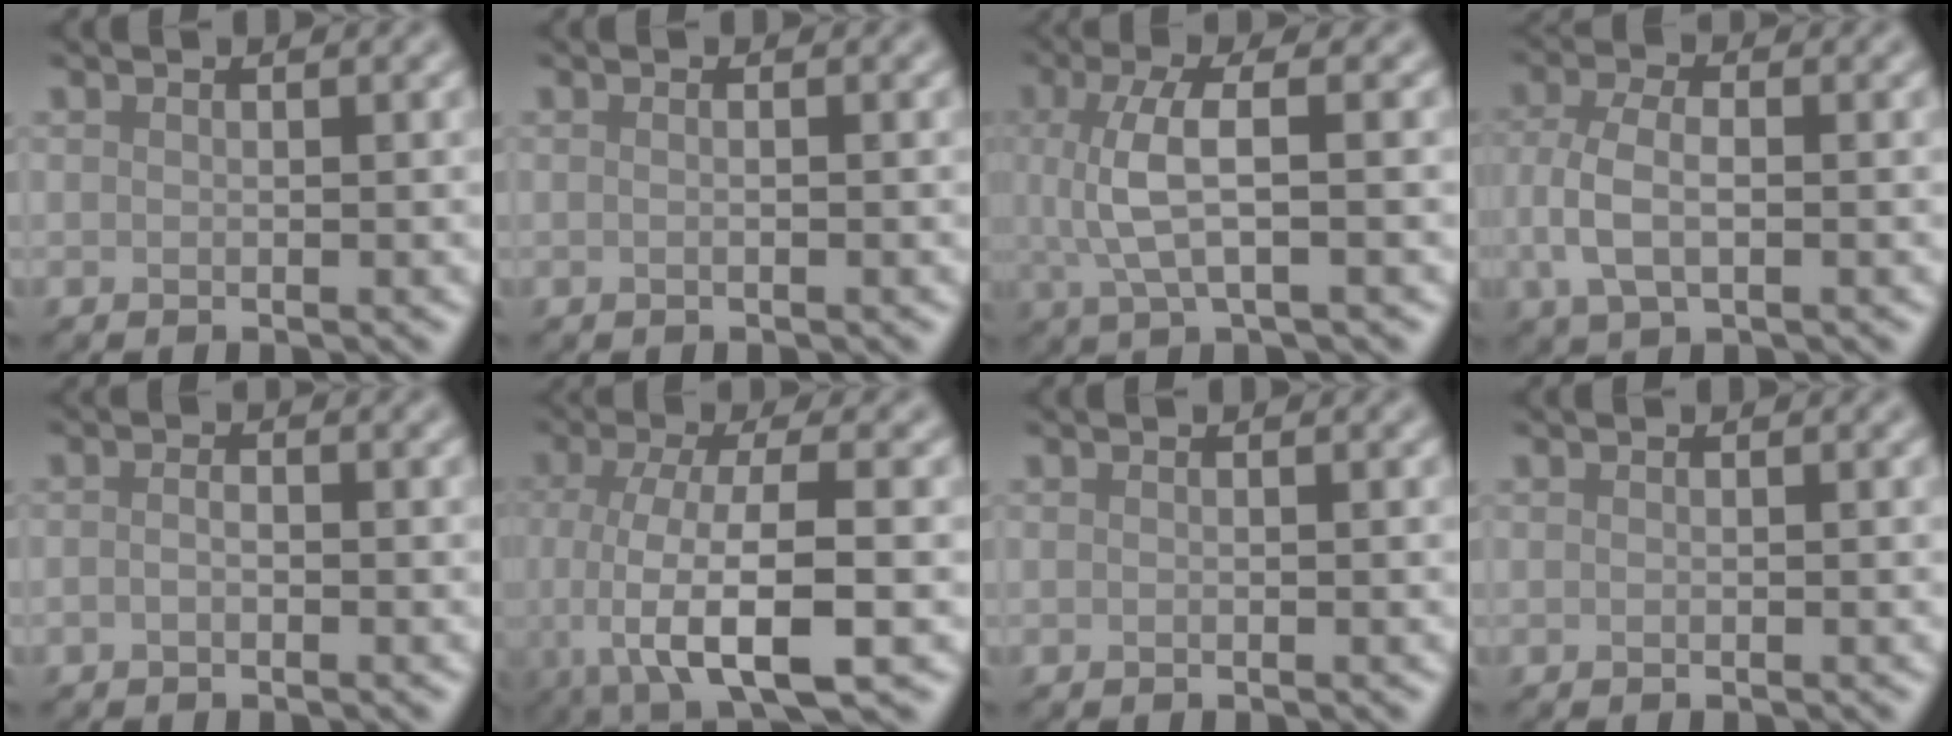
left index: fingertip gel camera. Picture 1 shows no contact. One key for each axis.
{"total": 1.0, "fx": 0.1, "fy": 0.5, "fz": 0.9, "tx": -0.004, "ty": -0.010, "tz": -0.006}
{"total": 4.6, "fx": 0.5, "fy": 1.2, "fz": 4.4, "tx": -0.097, "ty": 0.005, "tz": 0.010}
{"total": 4.0, "fx": -0.4, "fy": 2.2, "fz": 3.3, "tx": -0.078, "ty": 0.000, "tz": -0.010}
{"total": 1.0, "fx": -0.3, "fy": 0.4, "fz": 0.8, "tx": -0.019, "ty": 0.000, "tz": -0.009}
{"total": 8.2, "fx": -1.6, "fy": 2.6, "fz": 7.6, "tx": -0.139, "ty": -0.013, "tz": -0.027}
{"total": 0.0}
{"total": 0.0}